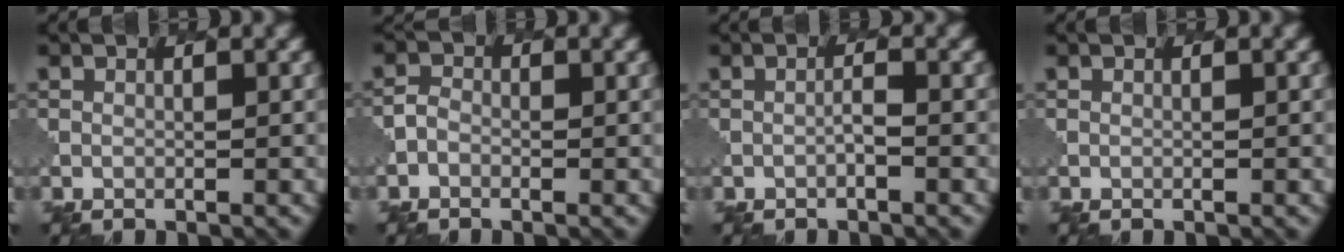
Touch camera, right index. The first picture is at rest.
{"total": 1.0, "force": [-0.6, 0.8, 0.2], "torque": [-0.003, 0.002, -0.016]}
{"total": 0.6, "force": [-0.2, 0.0, 0.5], "torque": [-0.010, 0.004, -0.003]}
{"total": 0.0}